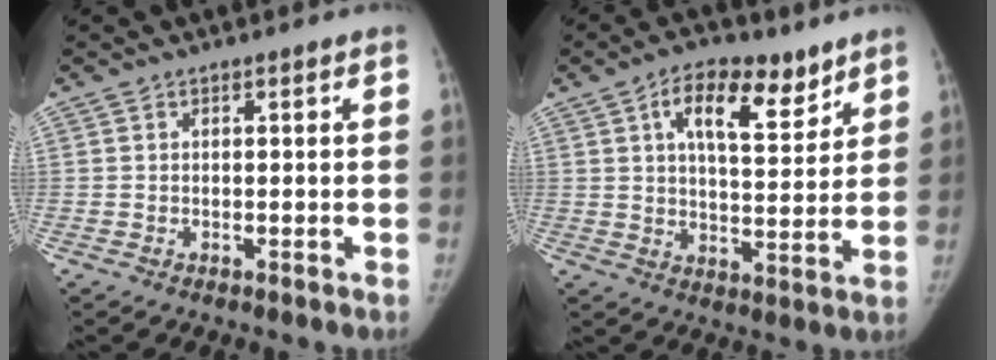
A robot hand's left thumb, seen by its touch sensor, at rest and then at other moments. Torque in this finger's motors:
{"motor_torque": [-0.01, 0.06, 0.73, -0.55, 0.04]}